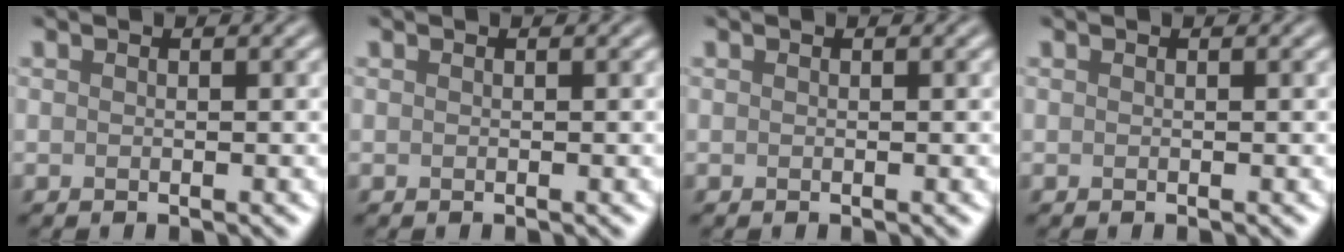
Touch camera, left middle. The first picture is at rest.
{"total": 0.0}
{"total": 0.0}
{"total": 0.0}